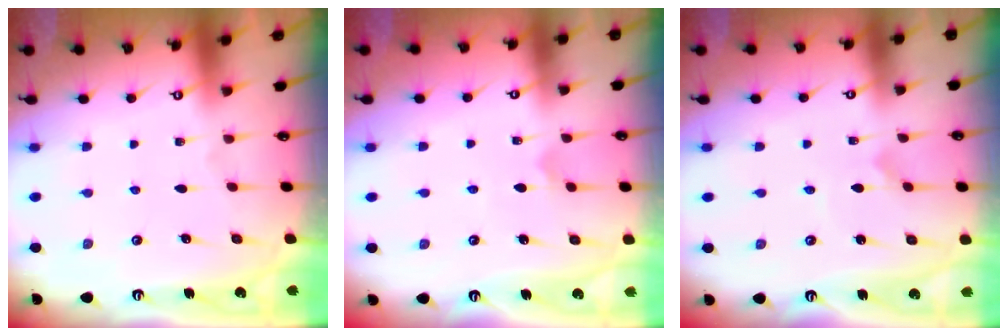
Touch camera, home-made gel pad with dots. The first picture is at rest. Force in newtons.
{"total": 3.8, "press": 3.8, "slide": 0.5}
{"total": 0.9, "press": 0.9, "slide": 0.0}